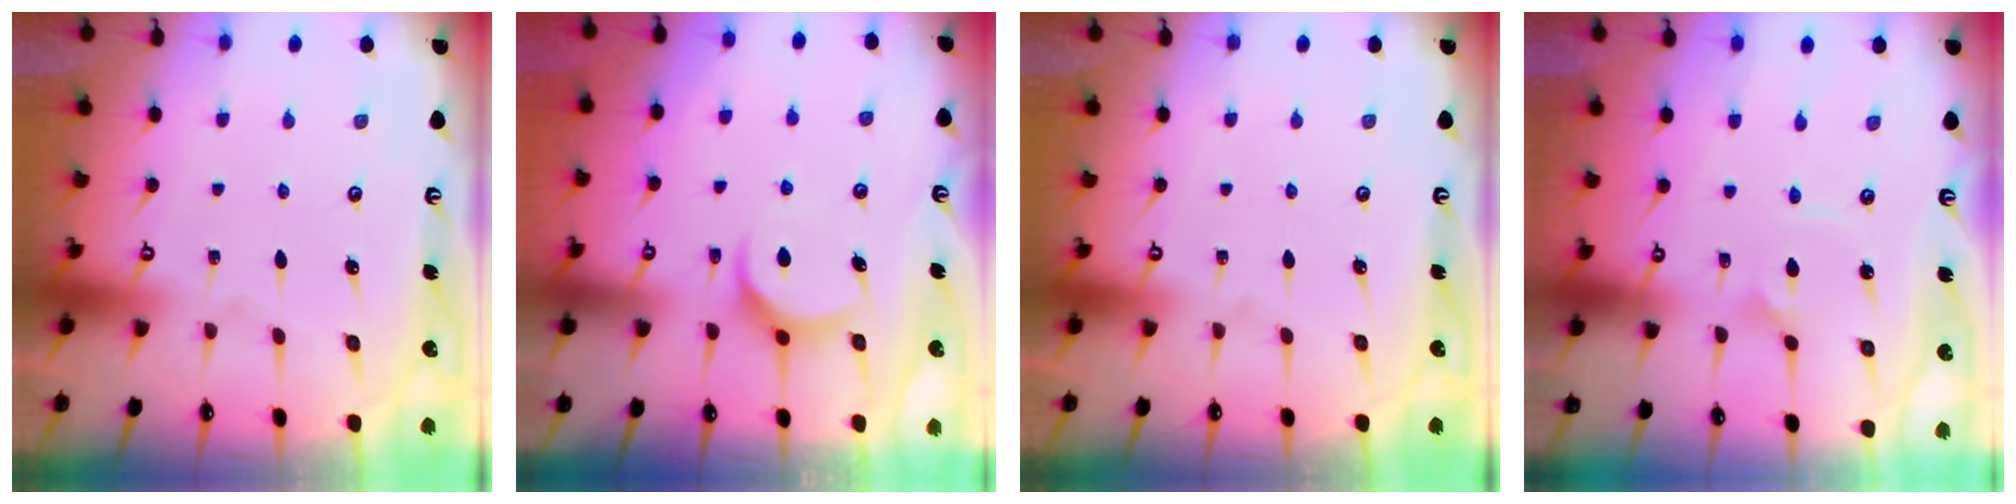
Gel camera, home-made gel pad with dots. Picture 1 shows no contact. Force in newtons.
{"total": 7.7, "press": 7.7, "slide": 0.5}
{"total": 0.0}
{"total": 1.8, "press": 1.7, "slide": 0.5}